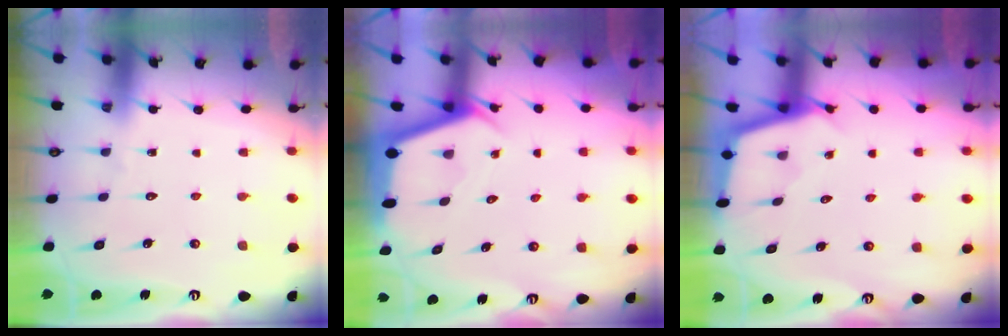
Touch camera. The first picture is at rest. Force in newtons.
{"total": 2.3, "press": 2.3, "slide": 0.2}
{"total": 2.3, "press": 2.3, "slide": 0.2}